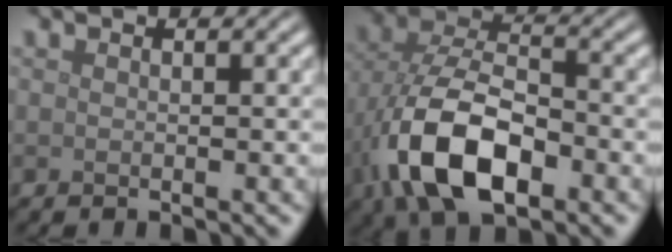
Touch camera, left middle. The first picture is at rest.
{"total": 10.6, "force": [-3.9, 5.7, 8.0], "torque": [-0.178, -0.010, -0.076]}